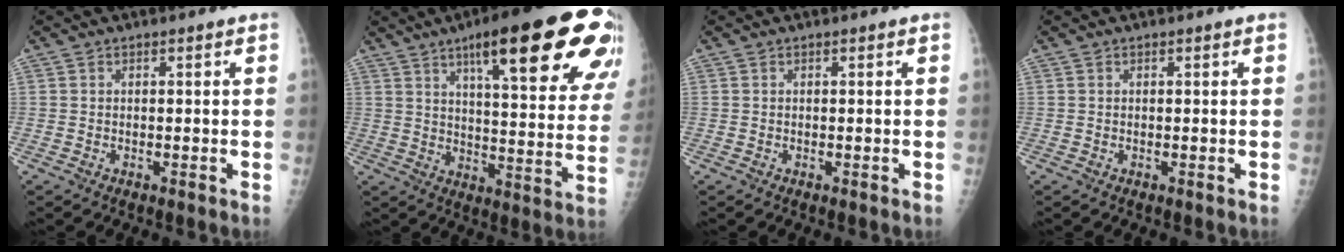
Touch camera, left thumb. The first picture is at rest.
{"total": 27.3, "force": [14.7, 6.3, 22.2], "torque": [-0.258, -0.035, 0.204]}
{"total": 0.0}
{"total": 0.0}